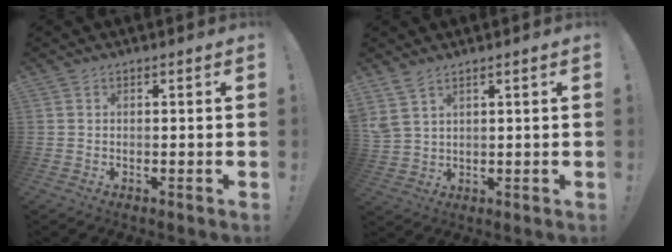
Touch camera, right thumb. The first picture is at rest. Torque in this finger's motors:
{"motor_torque": [0.12, 0.17, 0.77, 0.21, 0.09]}